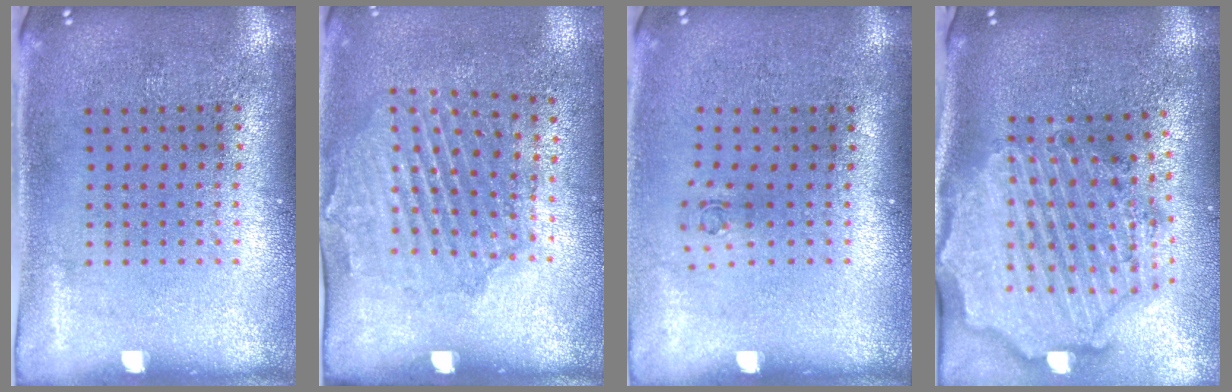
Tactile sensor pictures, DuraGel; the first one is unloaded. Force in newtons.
{"total": 1.6, "press": 1.4, "slide": 0.8}
{"total": 0.6, "press": 0.3, "slide": 0.5}
{"total": 3.5, "press": 2.9, "slide": 1.9}